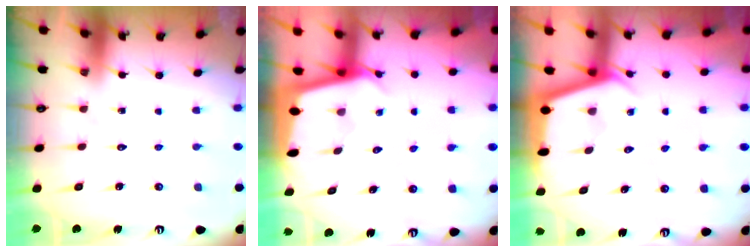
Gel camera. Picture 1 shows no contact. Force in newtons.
{"total": 2.3, "press": 2.3, "slide": 0.1}
{"total": 2.4, "press": 2.4, "slide": 0.2}